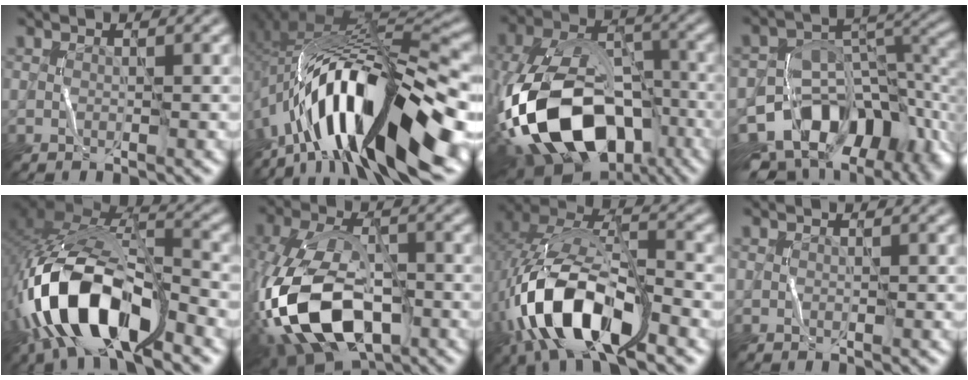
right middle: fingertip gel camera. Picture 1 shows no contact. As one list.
[{"total": 16.7, "force": [-6.4, 5.0, 14.6], "torque": [-0.249, 0.026, -0.109]}, {"total": 15.5, "force": [-6.0, 9.2, 10.9], "torque": [-0.203, -0.004, -0.117]}, {"total": 13.6, "force": [-6.8, 8.7, 7.8], "torque": [-0.140, -0.012, -0.092]}, {"total": 14.2, "force": [-6.0, 6.7, 11.0], "torque": [-0.222, 0.000, -0.109]}, {"total": 13.0, "force": [-5.3, 6.6, 9.8], "torque": [-0.217, -0.010, -0.095]}, {"total": 12.9, "force": [-5.2, 5.3, 10.5], "torque": [-0.219, 0.007, -0.101]}, {"total": 0.0}]